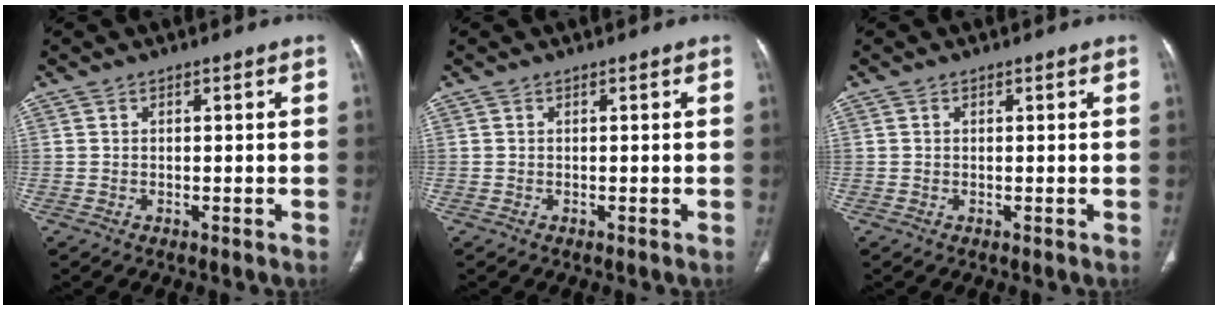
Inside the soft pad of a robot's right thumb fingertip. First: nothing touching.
{"total": 0.0}
{"total": 0.0}